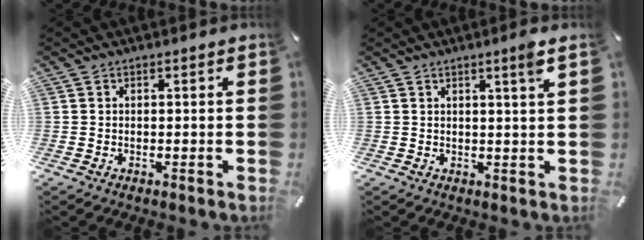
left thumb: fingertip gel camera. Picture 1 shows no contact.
{"total": 3.5, "force": [2.0, -0.2, 2.9], "torque": [-0.051, -0.007, 0.031]}